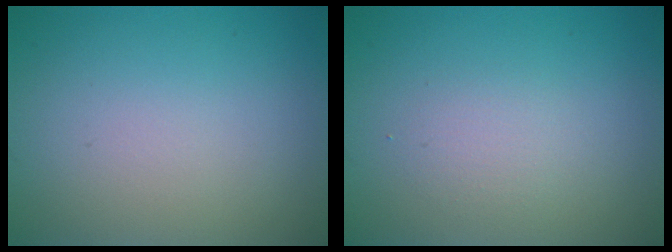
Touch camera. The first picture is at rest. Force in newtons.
{"total": 1.4, "press": 1.4, "slide": 0.0}